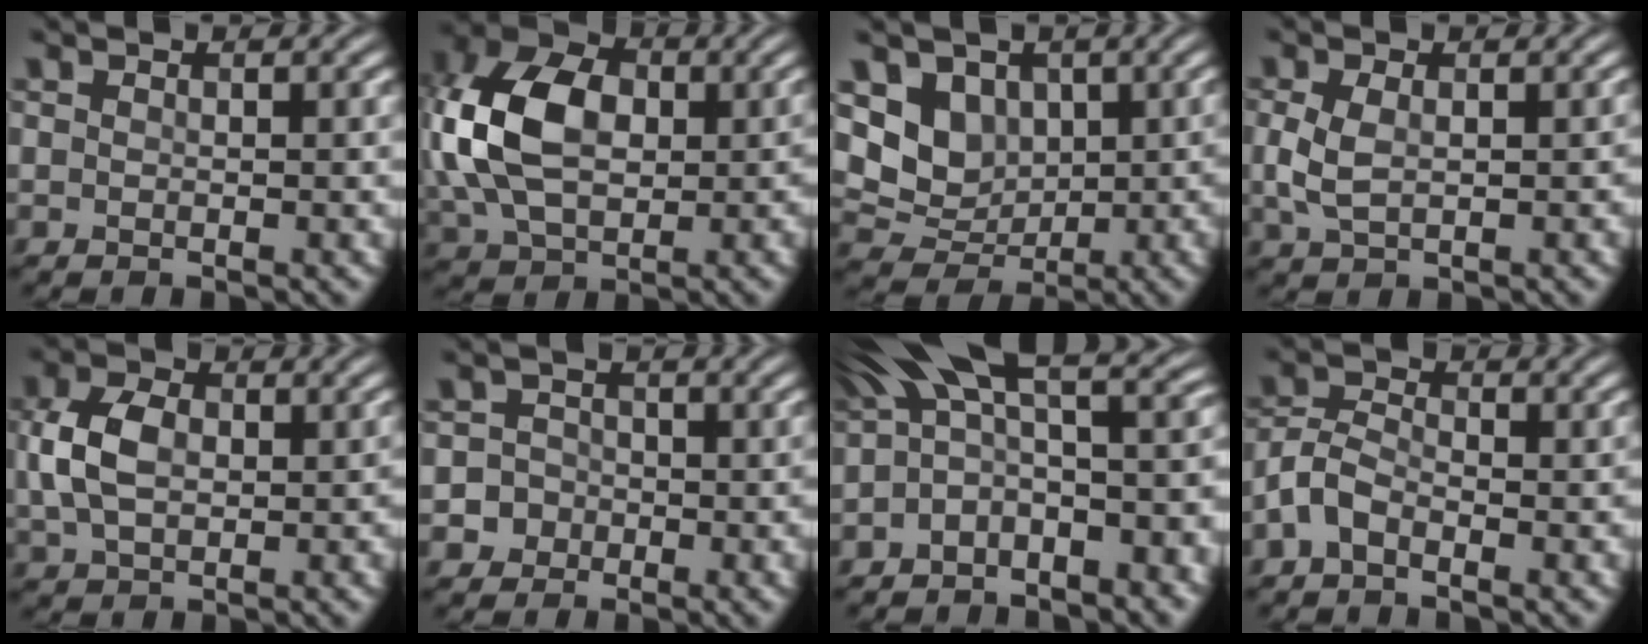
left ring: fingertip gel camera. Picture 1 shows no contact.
{"total": 11.2, "force": [0.3, 7.9, 7.9], "torque": [-0.180, 0.001, -0.005]}
{"total": 5.8, "force": [1.4, 5.0, 2.7], "torque": [-0.049, -0.023, 0.020]}
{"total": 3.0, "force": [-0.6, 2.0, 2.2], "torque": [-0.069, -0.013, -0.014]}
{"total": 5.8, "force": [-0.1, 4.2, 4.0], "torque": [-0.091, -0.001, -0.012]}
{"total": 4.8, "force": [-2.9, 3.8, -0.2], "torque": [0.028, -0.005, -0.069]}
{"total": 11.2, "force": [2.3, 5.5, 9.4], "torque": [-0.156, 0.000, 0.054]}
{"total": 3.7, "force": [-2.8, 1.8, 1.6], "torque": [-0.045, 0.004, -0.071]}